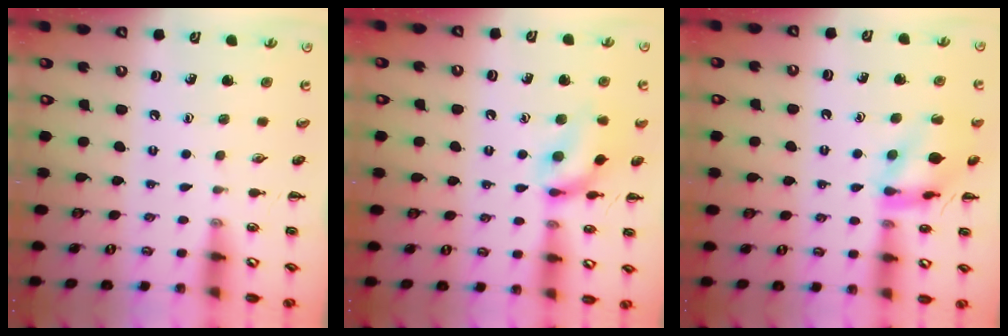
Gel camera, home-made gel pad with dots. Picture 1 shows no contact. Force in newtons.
{"total": 13.6, "press": 13.5, "slide": 1.5}
{"total": 13.2, "press": 13.1, "slide": 1.0}